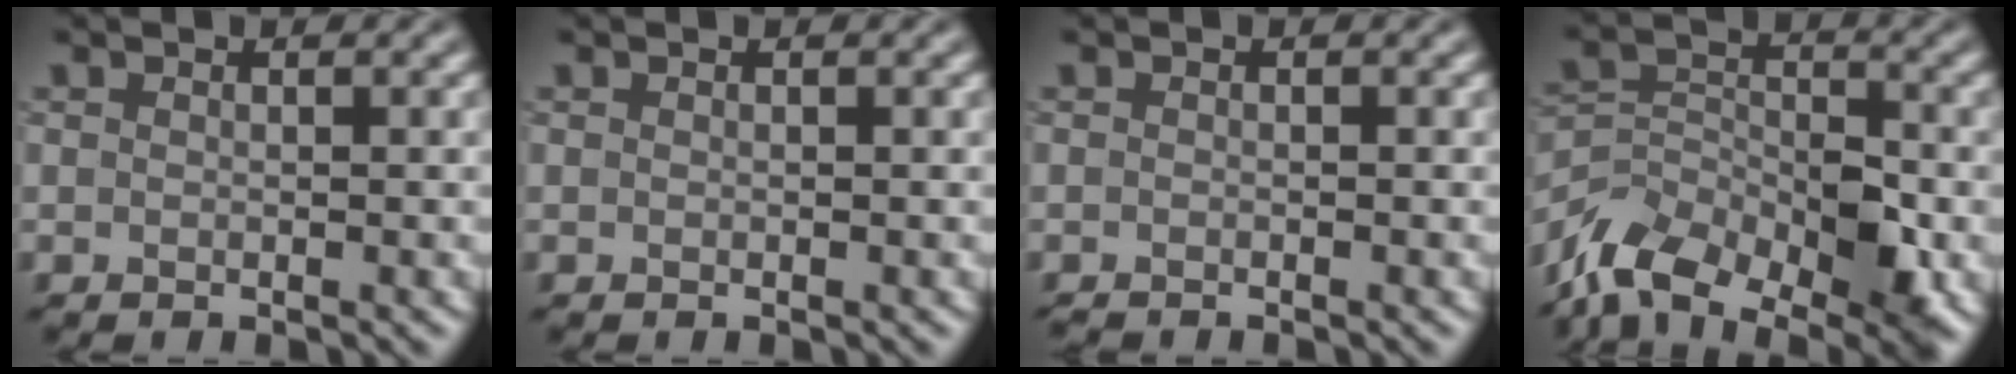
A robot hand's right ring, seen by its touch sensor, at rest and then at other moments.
{"total": 0.0}
{"total": 0.6, "force": [-0.5, -0.1, 0.1], "torque": [-0.001, 0.000, -0.013]}
{"total": 10.3, "force": [-6.9, 5.3, 5.6], "torque": [-0.102, 0.001, -0.132]}